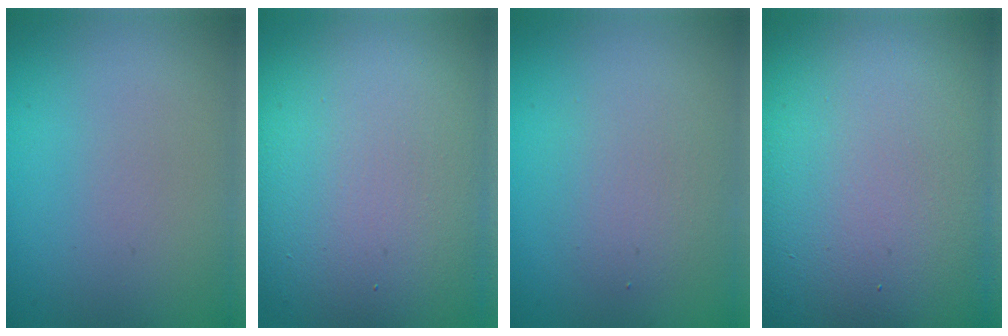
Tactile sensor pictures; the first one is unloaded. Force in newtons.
{"total": 16.5, "press": 16.5, "slide": 0.9}
{"total": 2.7, "press": 2.7, "slide": 0.3}
{"total": 24.6, "press": 24.6, "slide": 1.1}